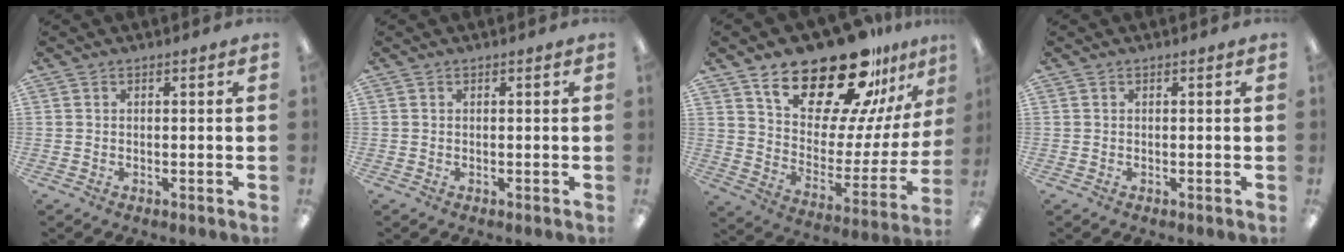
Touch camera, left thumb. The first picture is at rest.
{"total": 0.0}
{"total": 25.0, "force": [19.0, 9.4, 13.3], "torque": [-0.209, -0.131, 0.324]}
{"total": 0.0}